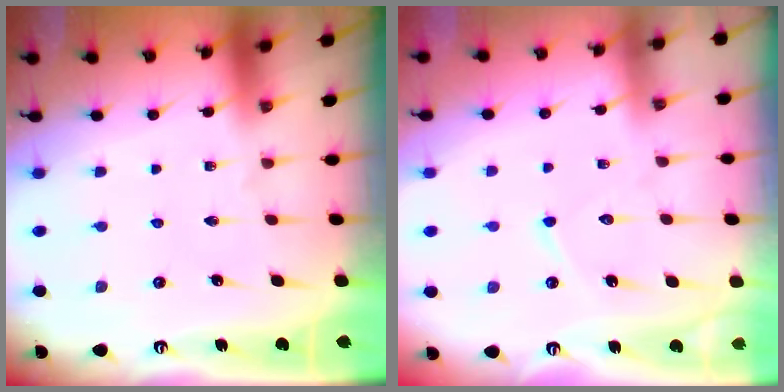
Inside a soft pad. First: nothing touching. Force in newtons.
{"total": 5.8, "press": 5.8, "slide": 0.3}